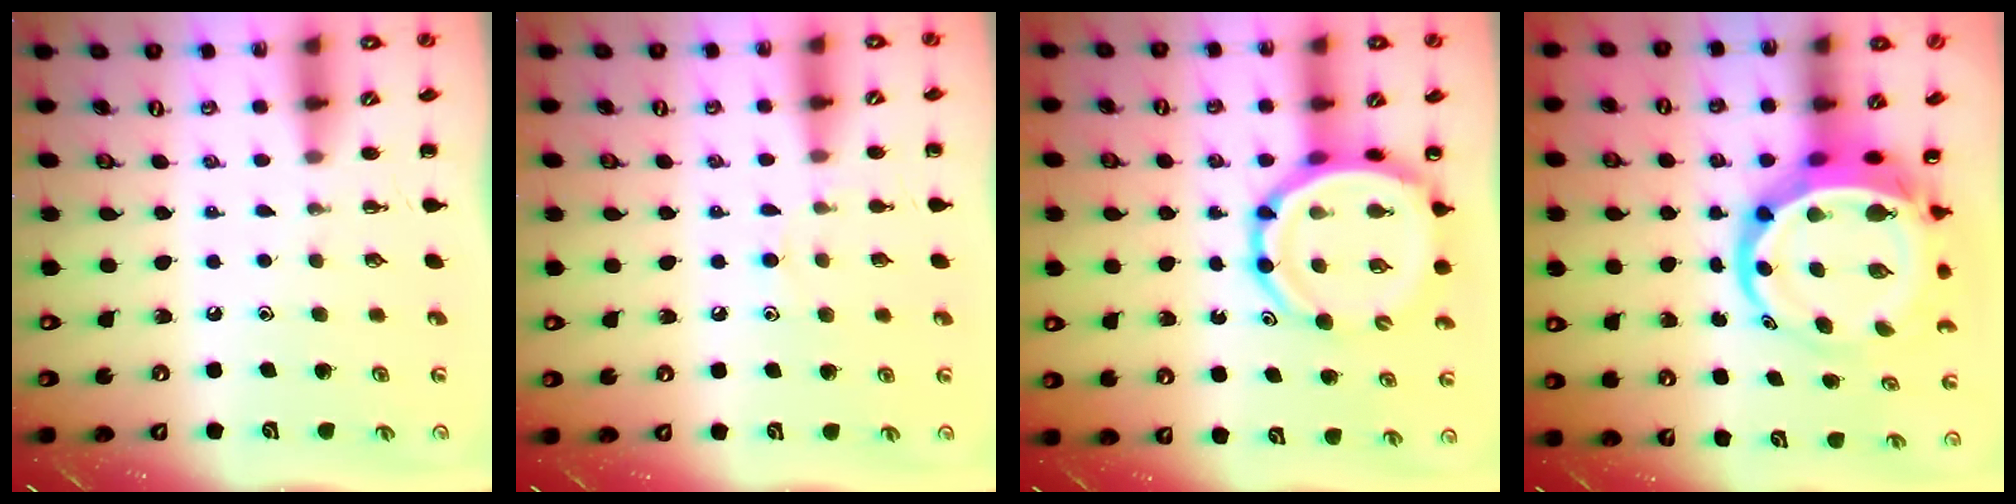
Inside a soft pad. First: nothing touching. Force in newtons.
{"total": 7.1, "press": 6.8, "slide": 1.9}
{"total": 14.1, "press": 13.5, "slide": 4.0}
{"total": 11.8, "press": 11.4, "slide": 3.3}